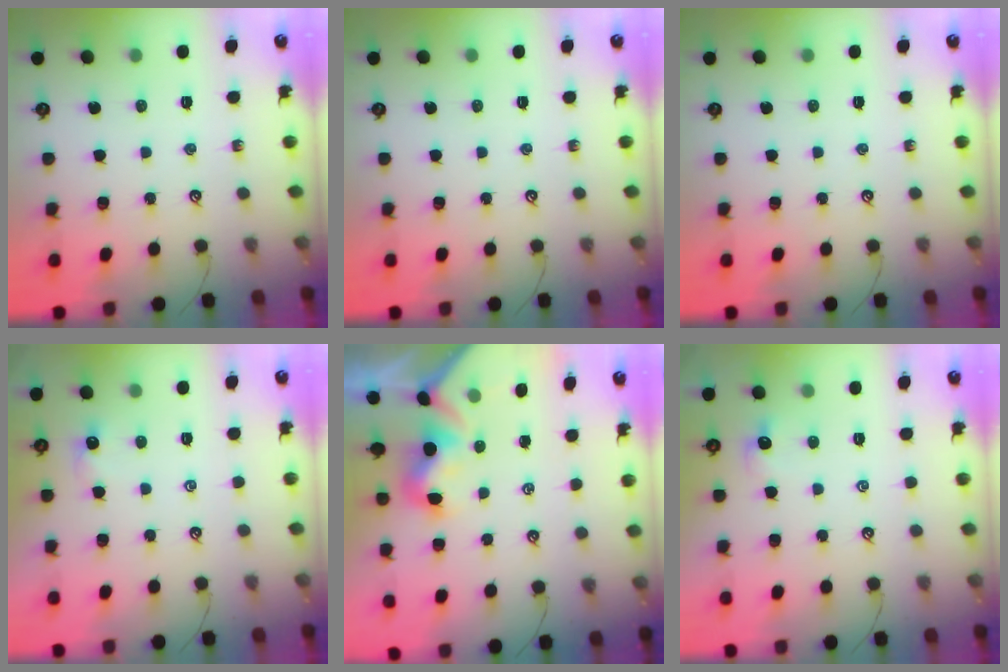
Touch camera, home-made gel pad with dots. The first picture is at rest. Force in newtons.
{"total": 0.0}
{"total": 0.0}
{"total": 0.8, "press": 0.7, "slide": 0.5}
{"total": 1.6, "press": 1.5, "slide": 0.7}
{"total": 1.3, "press": 1.1, "slide": 0.6}